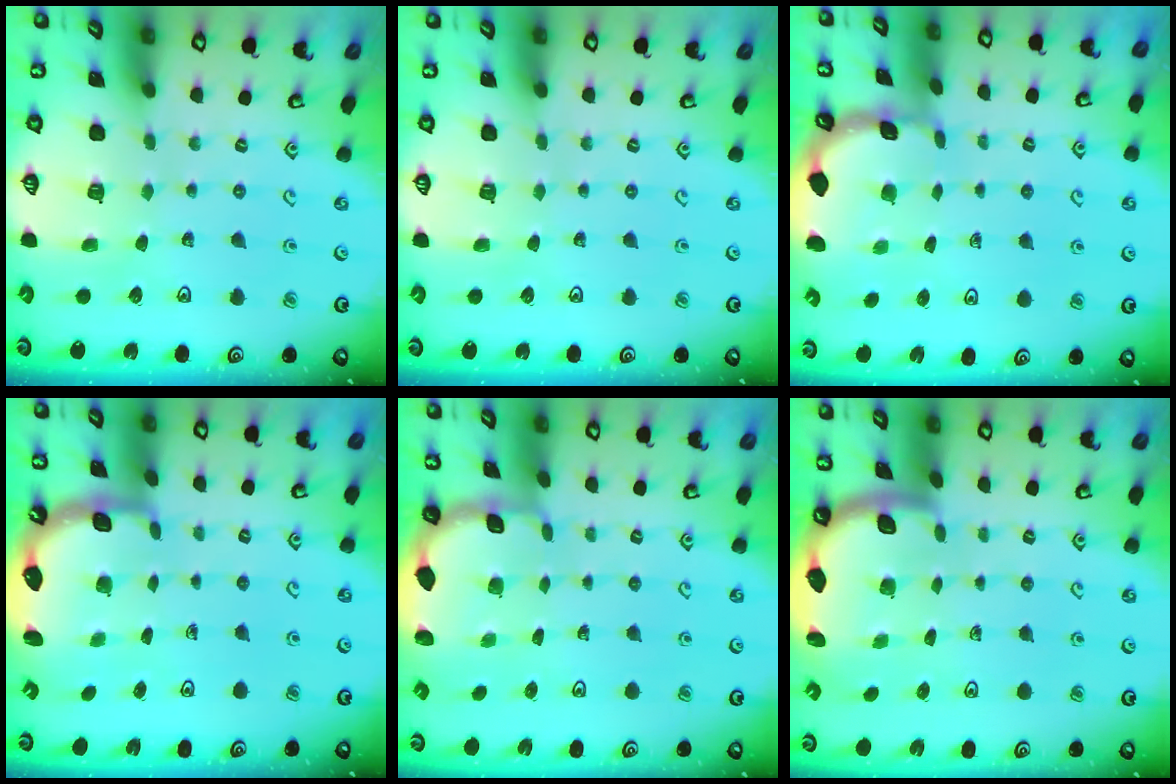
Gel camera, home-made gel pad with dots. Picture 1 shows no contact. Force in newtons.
{"total": 0.0}
{"total": 1.6, "press": 1.6, "slide": 0.2}
{"total": 2.8, "press": 2.2, "slide": 1.8}
{"total": 1.8, "press": 1.7, "slide": 0.7}
{"total": 1.8, "press": 1.8, "slide": 0.1}